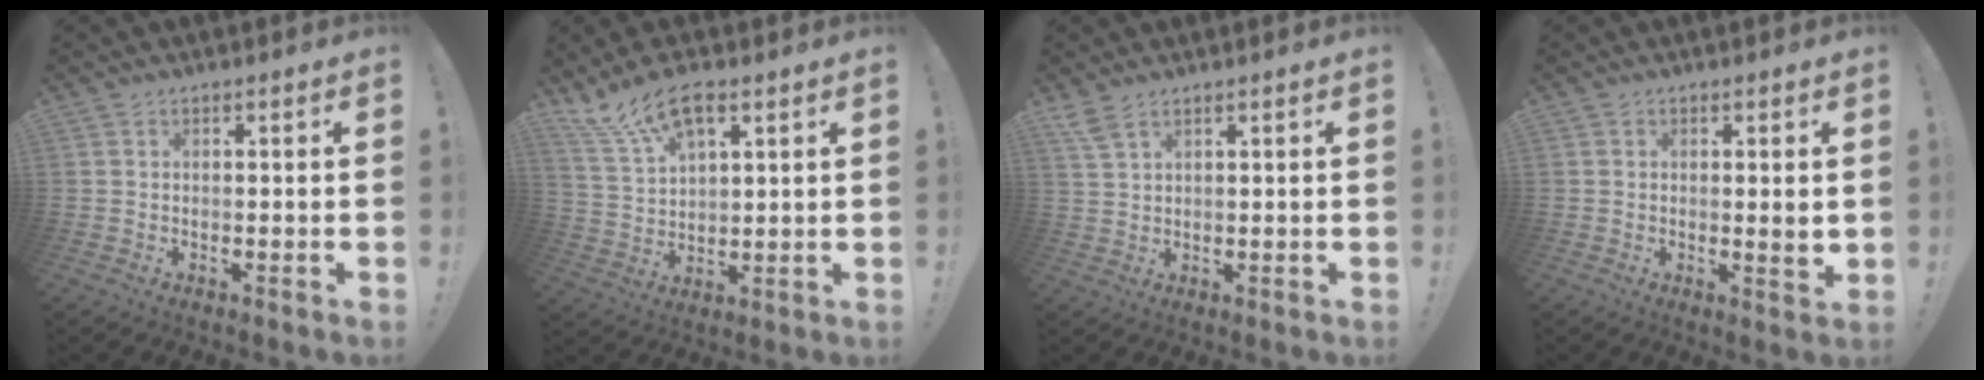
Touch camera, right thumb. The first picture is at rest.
{"total": 11.5, "force": [7.6, 4.7, 7.3], "torque": [-0.138, -0.030, 0.140]}
{"total": 4.1, "force": [3.0, 1.2, 2.5], "torque": [-0.045, -0.015, 0.057]}
{"total": 3.1, "force": [0.7, 0.2, 3.0], "torque": [-0.029, -0.014, 0.008]}